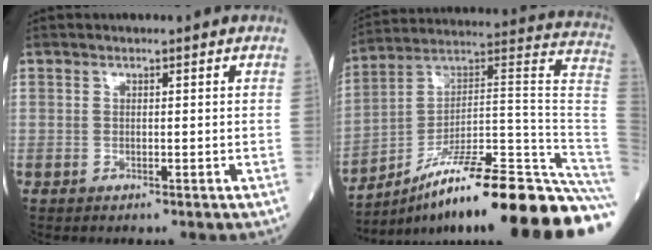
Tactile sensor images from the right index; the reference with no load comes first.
{"total": 27.0, "force": [-19.5, 0.4, 18.6], "torque": [-0.150, 0.038, -0.301]}